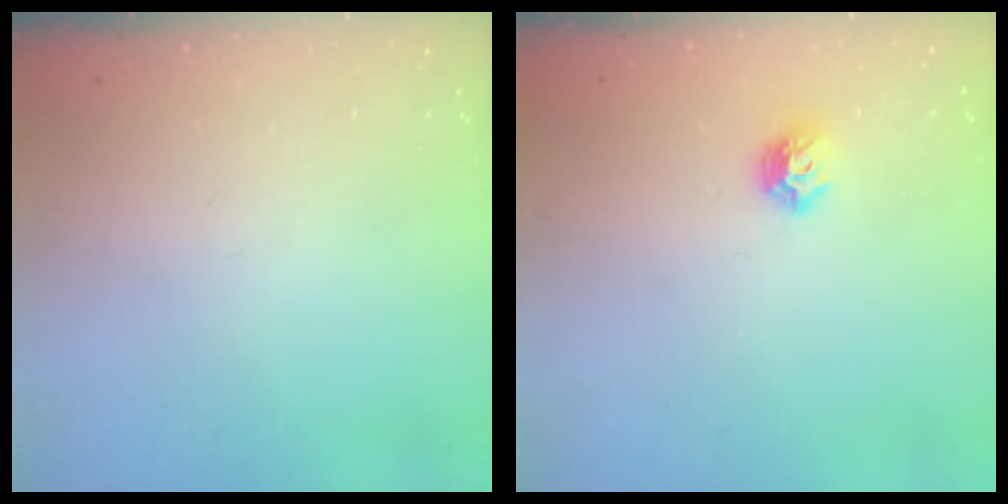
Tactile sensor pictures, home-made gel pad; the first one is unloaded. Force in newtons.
{"total": 6.5, "press": 6.5, "slide": 0.9}